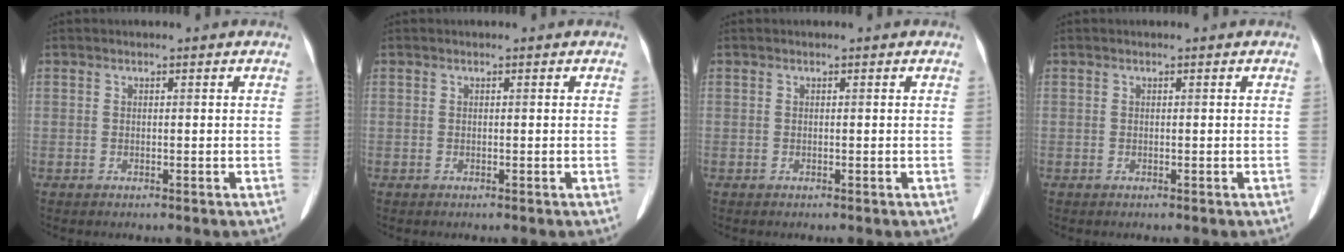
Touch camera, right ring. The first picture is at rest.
{"total": 0.0}
{"total": 0.0}
{"total": 0.0}